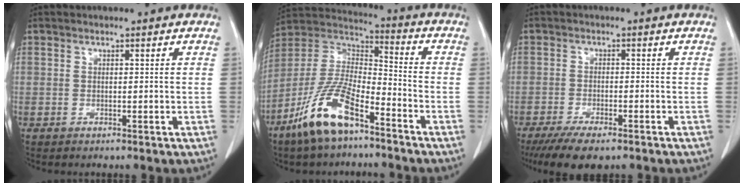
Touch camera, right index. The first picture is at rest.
{"total": 14.3, "force": [-8.8, 4.3, 10.5], "torque": [-0.223, -0.002, -0.169]}
{"total": 7.3, "force": [-5.1, 2.5, 4.5], "torque": [-0.073, -0.013, -0.083]}